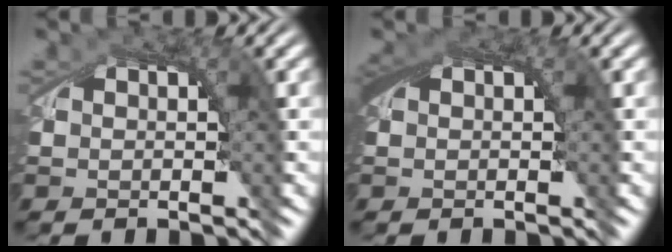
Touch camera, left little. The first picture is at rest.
{"total": 1.5, "force": [0.0, 0.9, 1.2], "torque": [-0.022, -0.004, 0.002]}